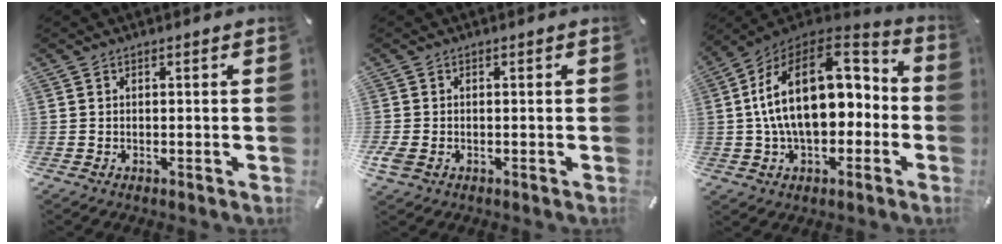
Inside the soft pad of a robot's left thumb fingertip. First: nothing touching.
{"total": 2.4, "force": [-0.7, 2.0, 1.2], "torque": [-0.033, -0.001, -0.014]}
{"total": 22.2, "force": [2.1, 14.4, 16.8], "torque": [-0.295, 0.004, 0.039]}